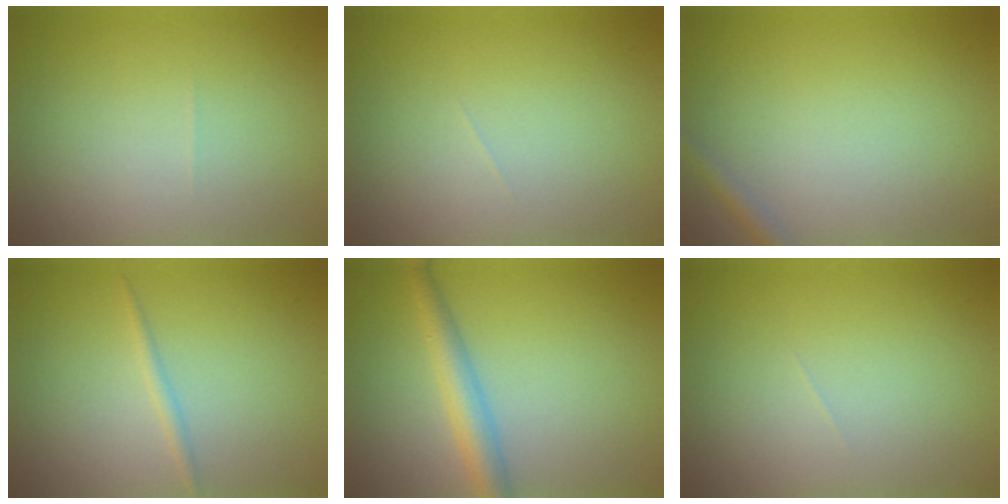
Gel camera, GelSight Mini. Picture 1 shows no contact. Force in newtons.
{"total": 0.0}
{"total": 1.2, "press": 1.2, "slide": 0.1}
{"total": 1.0, "press": 1.0, "slide": 0.1}
{"total": 3.5, "press": 3.5, "slide": 0.0}
{"total": 0.0}